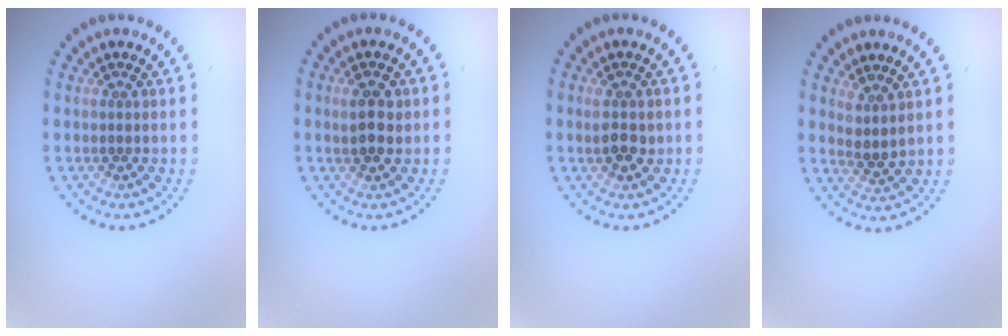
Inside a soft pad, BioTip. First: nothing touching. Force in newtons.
{"total": 2.4, "press": 2.4, "slide": 0.5}
{"total": 2.1, "press": 2.0, "slide": 0.5}
{"total": 2.0, "press": 1.5, "slide": 1.3}